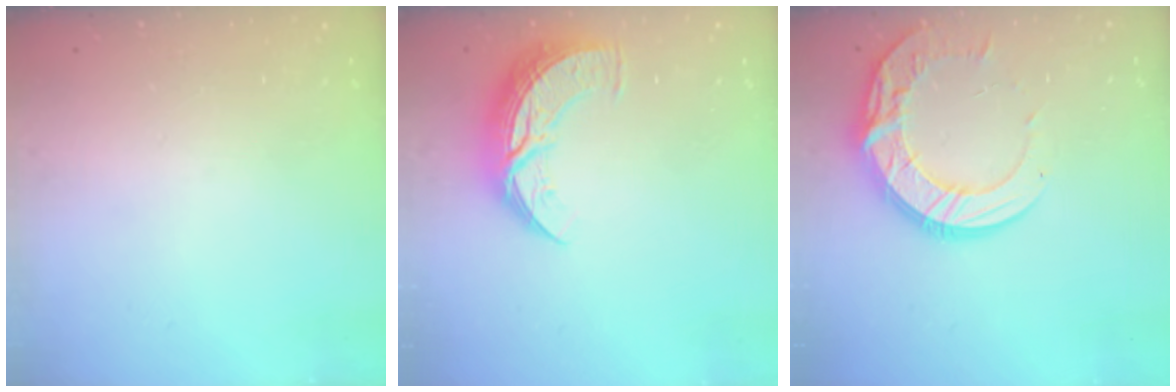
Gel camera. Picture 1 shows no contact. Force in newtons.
{"total": 12.7, "press": 12.6, "slide": 0.6}
{"total": 15.2, "press": 15.2, "slide": 1.3}